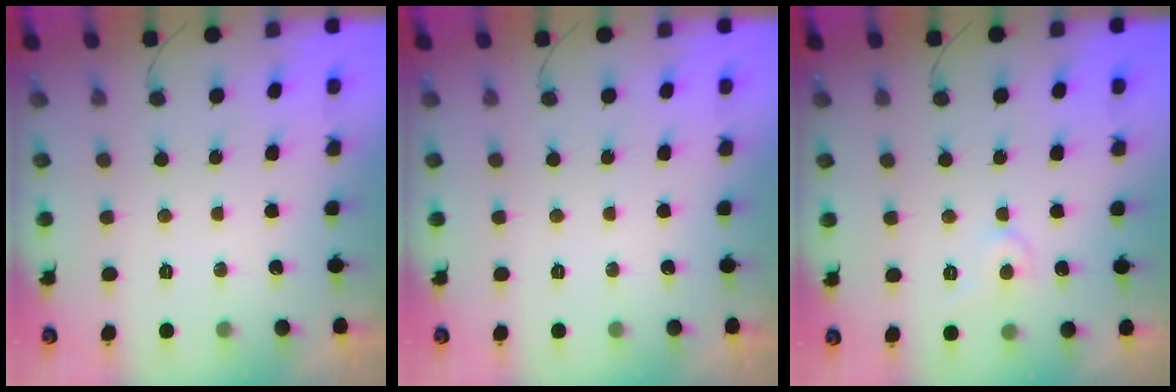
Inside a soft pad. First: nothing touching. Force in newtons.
{"total": 0.0}
{"total": 4.8, "press": 4.8, "slide": 0.5}